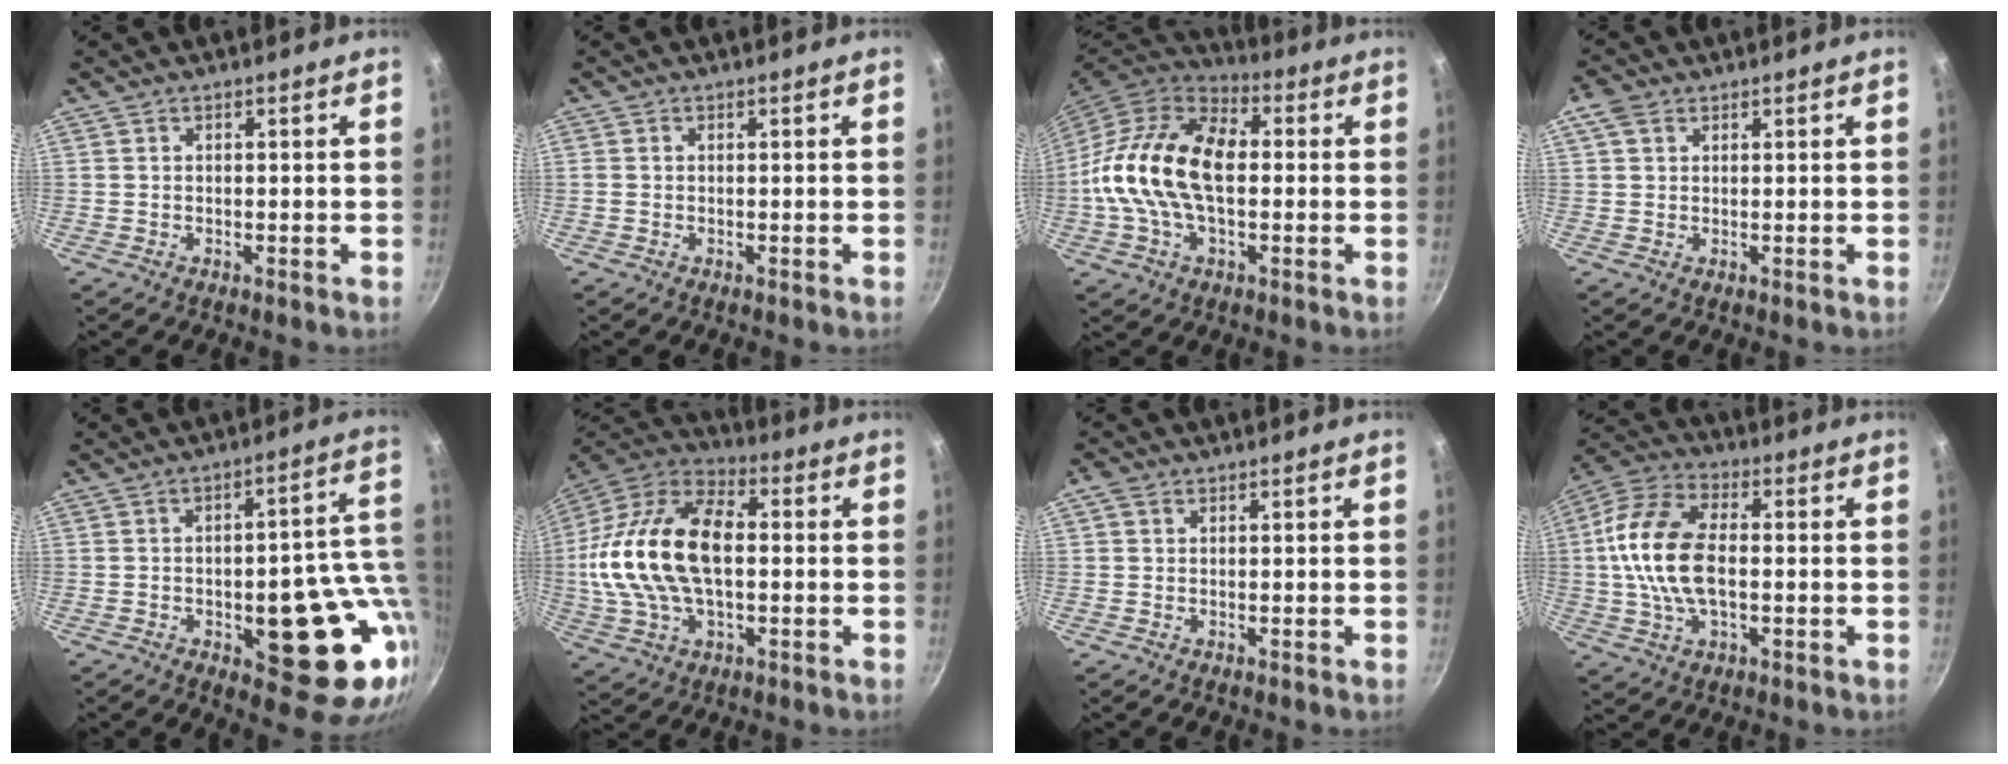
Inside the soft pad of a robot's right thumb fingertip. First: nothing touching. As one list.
[{"total": 0.7, "force": [-0.1, 0.6, 0.3], "torque": [-0.006, 0.002, -0.003]}, {"total": 20.6, "force": [0.2, 12.4, 16.5], "torque": [-0.291, 0.030, -0.013]}, {"total": 3.4, "force": [1.5, 2.4, 1.8], "torque": [-0.033, 0.003, 0.025]}, {"total": 19.7, "force": [-2.7, 8.8, 17.5], "torque": [-0.152, 0.005, -0.029]}, {"total": 23.6, "force": [0.5, 13.8, 19.1], "torque": [-0.363, 0.035, -0.001]}, {"total": 1.6, "force": [0.6, 1.2, 0.8], "torque": [-0.017, 0.003, 0.008]}, {"total": 15.9, "force": [-0.1, 8.9, 13.2], "torque": [-0.252, 0.028, -0.016]}]